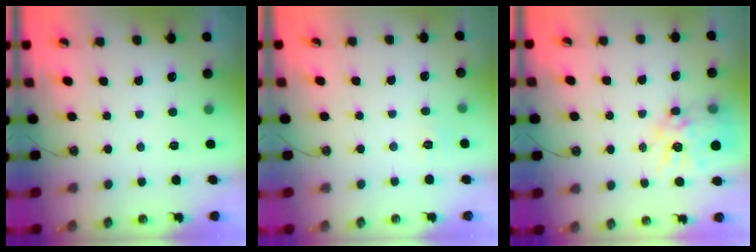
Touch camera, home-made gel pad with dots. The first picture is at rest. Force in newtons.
{"total": 3.5, "press": 3.5, "slide": 0.5}
{"total": 14.3, "press": 14.3, "slide": 1.3}